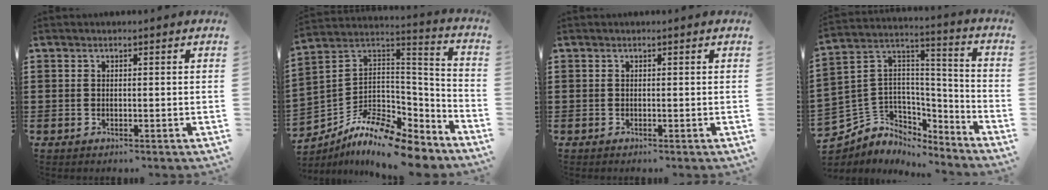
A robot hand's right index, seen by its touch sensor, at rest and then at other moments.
{"total": 11.1, "force": [-8.9, 3.7, 5.7], "torque": [-0.113, 0.017, -0.171]}
{"total": 0.0}
{"total": 6.5, "force": [-3.0, 5.7, 0.5], "torque": [-0.048, -0.012, -0.058]}